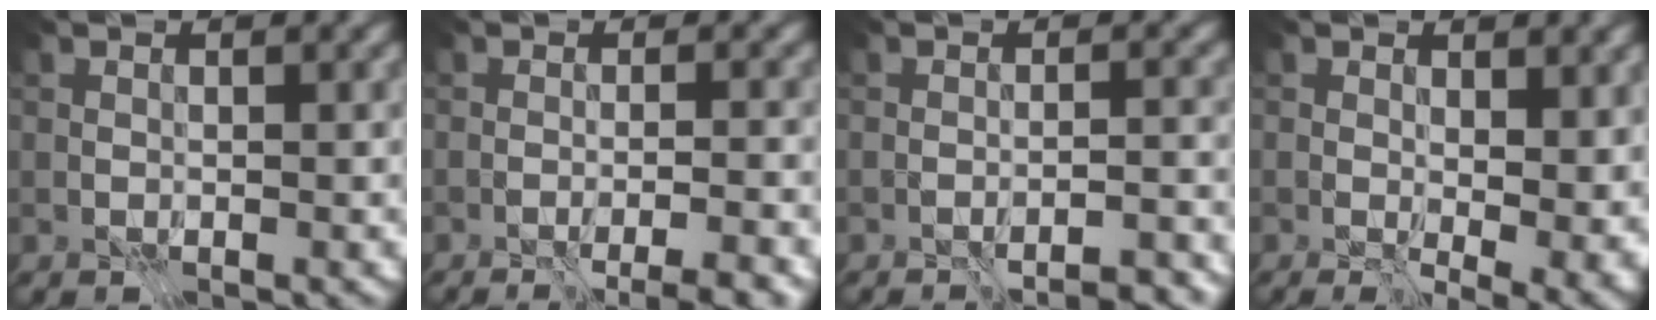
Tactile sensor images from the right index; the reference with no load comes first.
{"total": 4.8, "force": [-3.5, 0.6, 3.3], "torque": [-0.033, 0.002, -0.046]}
{"total": 3.2, "force": [-2.9, -0.1, 1.5], "torque": [-0.021, 0.006, -0.040]}
{"total": 6.9, "force": [0.7, 3.4, 5.9], "torque": [-0.078, -0.019, 0.026]}